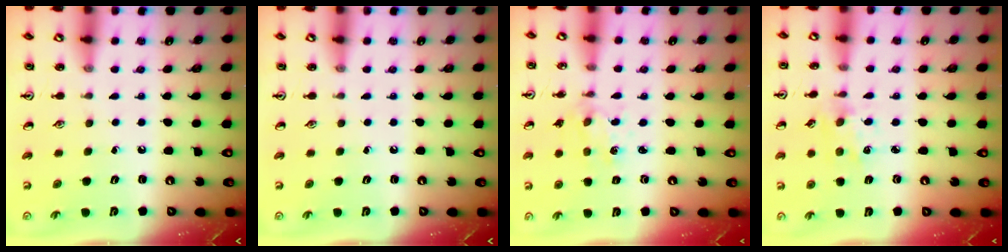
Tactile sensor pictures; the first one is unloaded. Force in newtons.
{"total": 0.0}
{"total": 1.6, "press": 1.6, "slide": 0.3}
{"total": 2.2, "press": 2.2, "slide": 0.2}